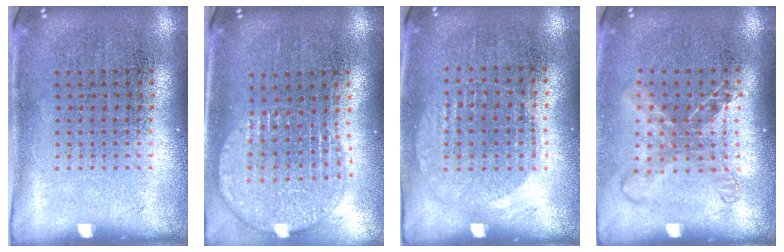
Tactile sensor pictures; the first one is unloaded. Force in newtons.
{"total": 1.6, "press": 1.4, "slide": 0.8}
{"total": 0.9, "press": 0.8, "slide": 0.4}
{"total": 1.5, "press": 1.3, "slide": 0.9}